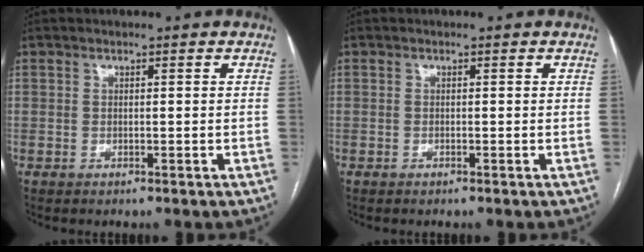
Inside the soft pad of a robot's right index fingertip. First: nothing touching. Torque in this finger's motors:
{"motor_torque": [-0.01, -0.01, 0.00, -0.01]}